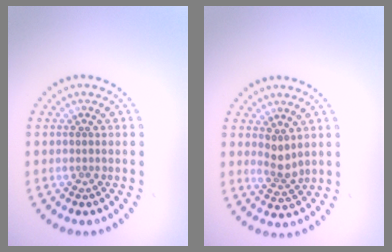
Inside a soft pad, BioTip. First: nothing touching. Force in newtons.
{"total": 1.9, "press": 1.5, "slide": 1.2}